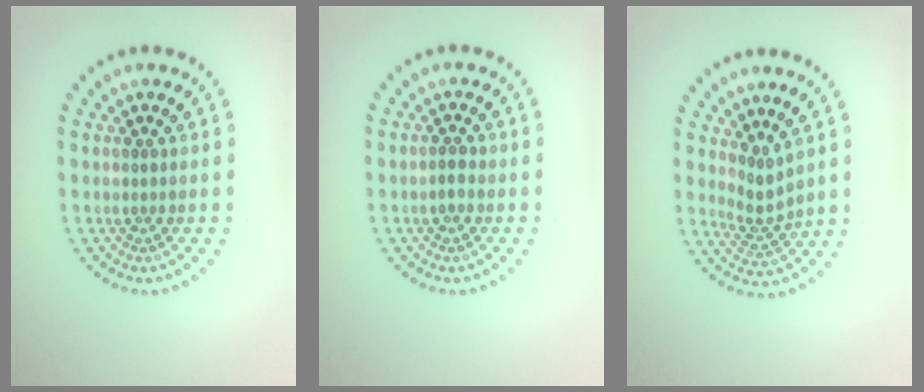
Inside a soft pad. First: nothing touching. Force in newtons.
{"total": 1.1, "press": 1.1, "slide": 0.4}
{"total": 2.3, "press": 1.6, "slide": 1.7}